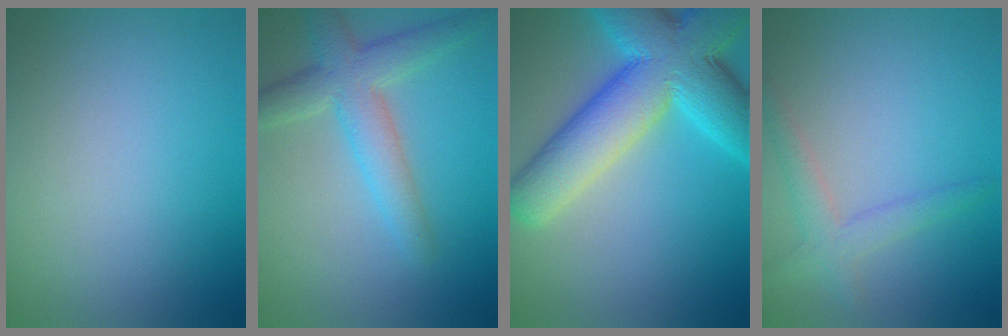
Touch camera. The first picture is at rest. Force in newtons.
{"total": 4.9, "press": 4.9, "slide": 0.2}
{"total": 11.8, "press": 11.8, "slide": 0.4}
{"total": 2.4, "press": 2.4, "slide": 0.2}